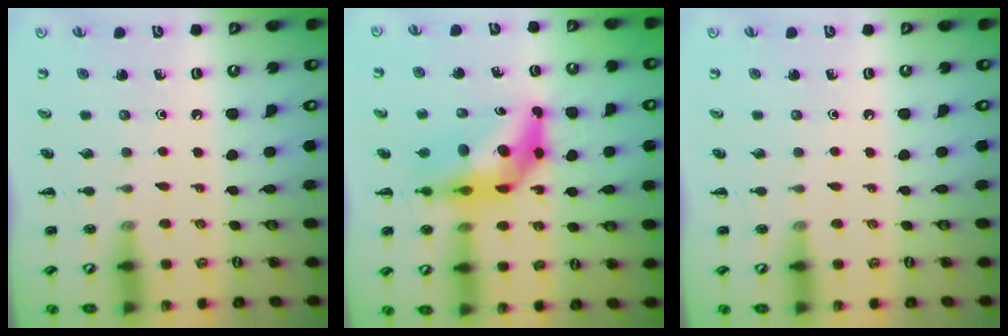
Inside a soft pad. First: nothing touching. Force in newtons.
{"total": 11.3, "press": 10.7, "slide": 3.5}
{"total": 0.0}